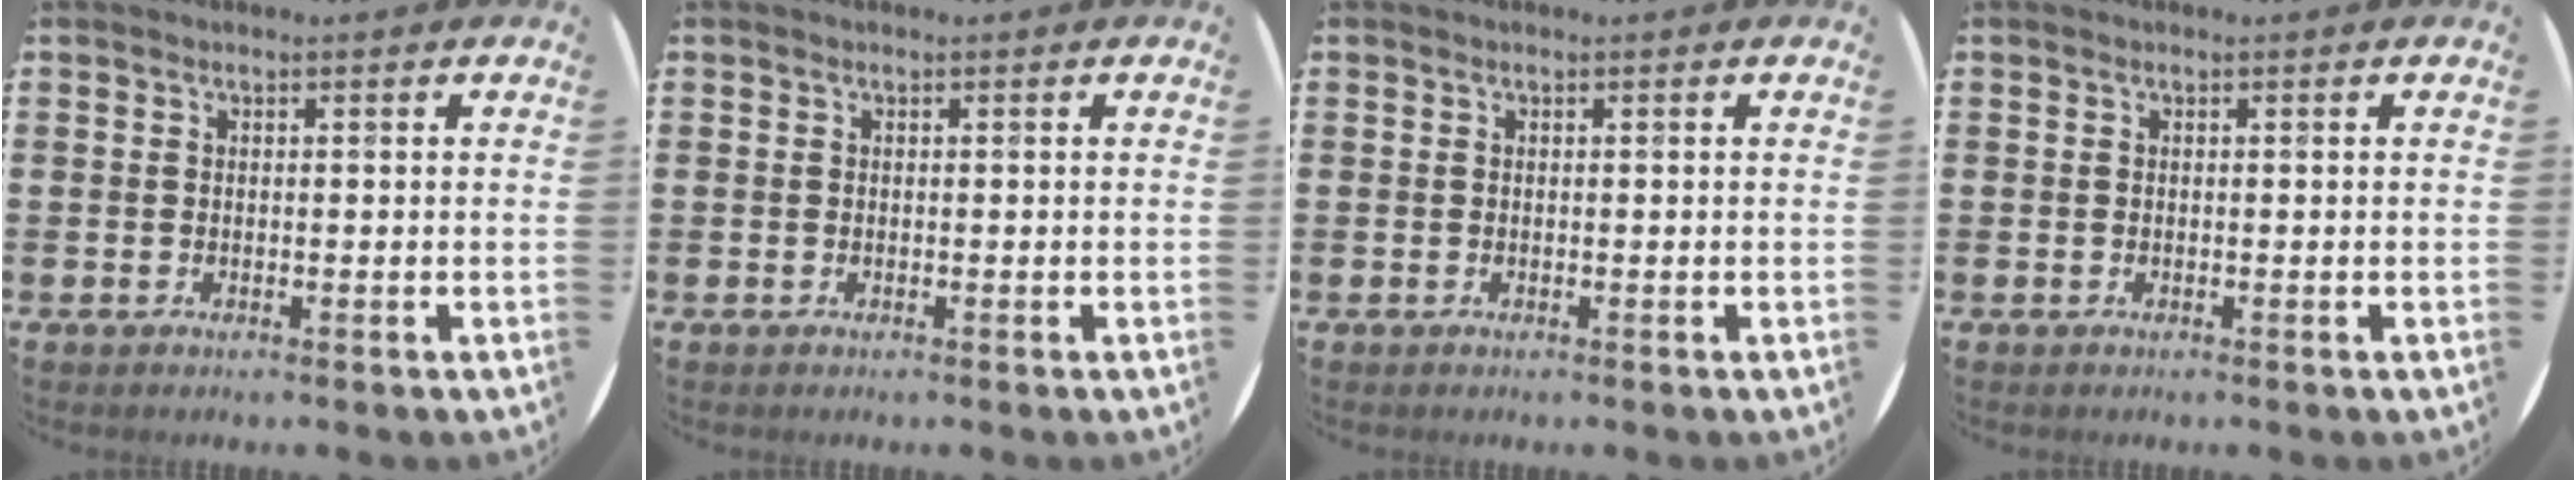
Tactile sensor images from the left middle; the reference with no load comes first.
{"total": 0.0}
{"total": 0.0}
{"total": 0.0}